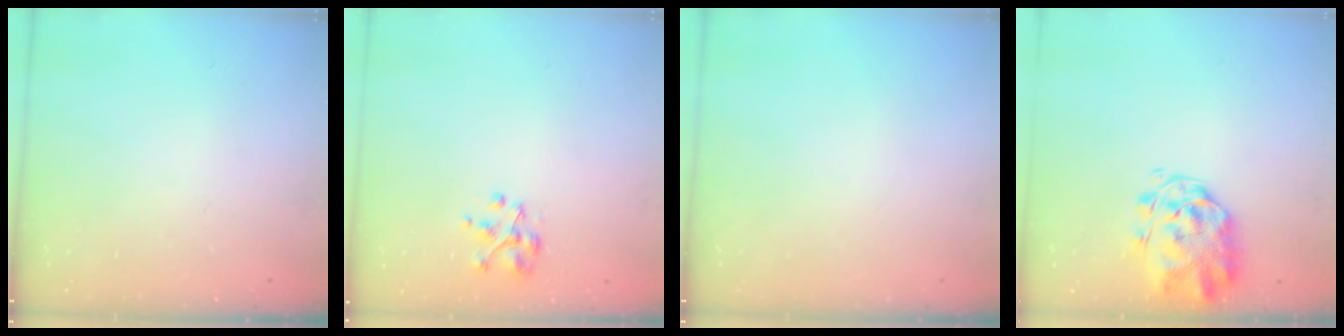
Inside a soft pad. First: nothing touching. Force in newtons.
{"total": 3.6, "press": 3.6, "slide": 0.4}
{"total": 0.0}
{"total": 3.3, "press": 3.2, "slide": 0.9}